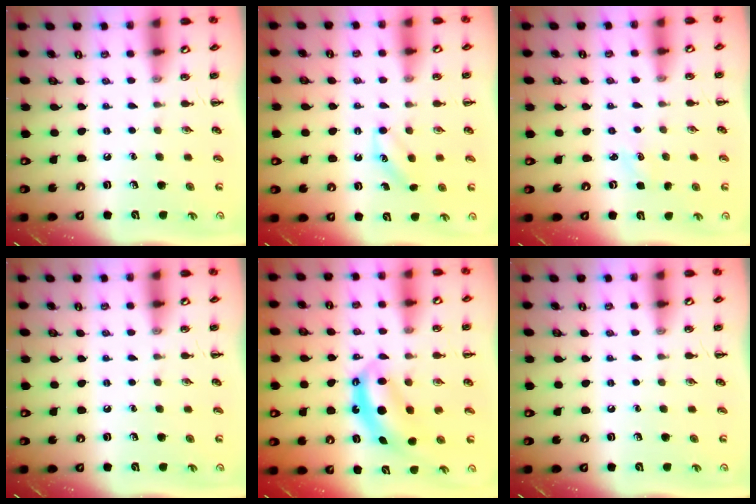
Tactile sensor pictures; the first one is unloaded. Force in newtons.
{"total": 3.9, "press": 3.7, "slide": 0.9}
{"total": 1.4, "press": 1.3, "slide": 0.4}
{"total": 0.0}
{"total": 6.2, "press": 6.2, "slide": 0.7}
{"total": 0.0}